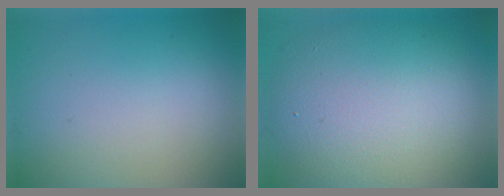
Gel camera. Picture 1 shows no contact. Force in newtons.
{"total": 10.7, "press": 10.7, "slide": 0.5}